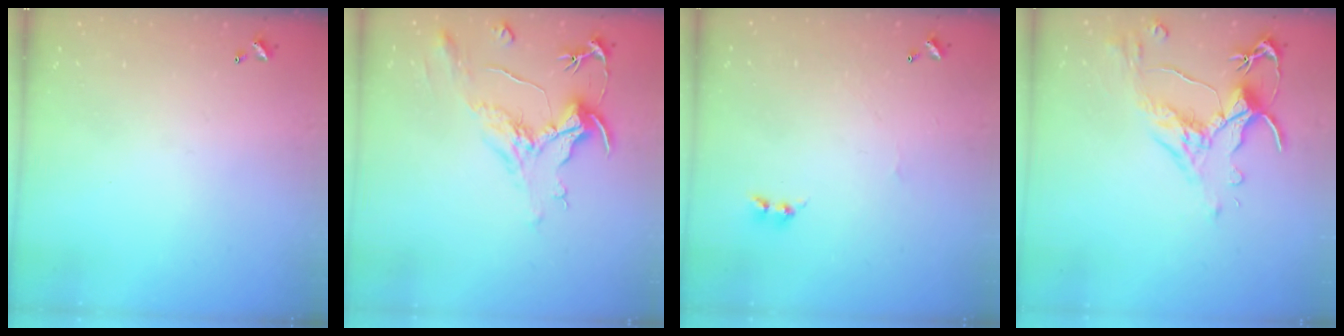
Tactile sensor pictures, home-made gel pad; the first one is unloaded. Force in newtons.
{"total": 2.1, "press": 1.6, "slide": 1.3}
{"total": 1.7, "press": 1.6, "slide": 0.5}
{"total": 2.6, "press": 2.2, "slide": 1.3}